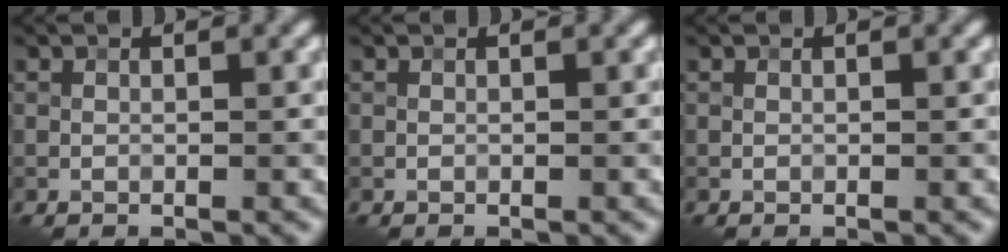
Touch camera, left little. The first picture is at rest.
{"total": 0.0}
{"total": 0.0}